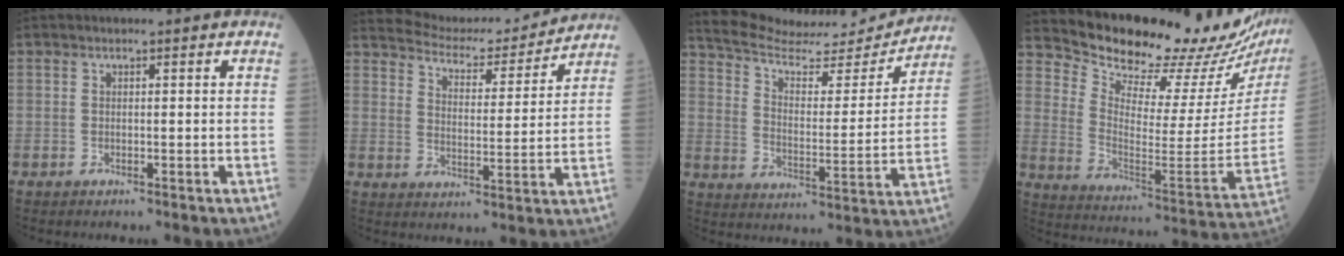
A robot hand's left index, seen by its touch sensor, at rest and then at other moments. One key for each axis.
{"total": 13.3, "fx": 13.0, "fy": 1.1, "fz": 2.4, "tx": -0.045, "ty": -0.003, "tz": 0.188}
{"total": 19.5, "fx": 18.6, "fy": 2.6, "fz": 5.2, "tx": -0.089, "ty": -0.025, "tz": 0.273}
{"total": 23.1, "fx": 21.7, "fy": 2.9, "fz": 7.4, "tx": -0.137, "ty": -0.106, "tz": 0.293}